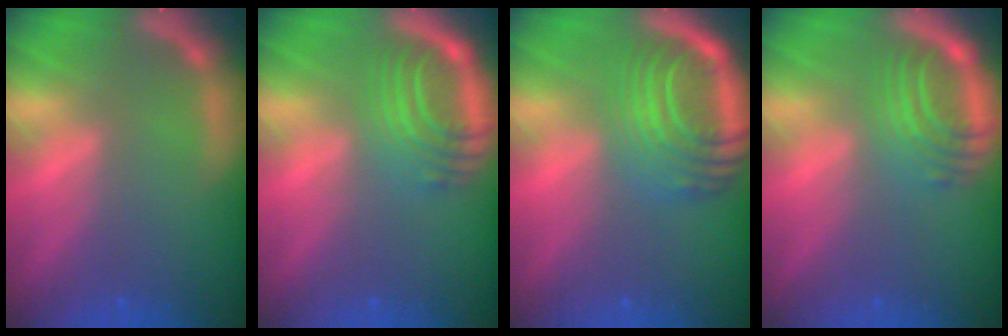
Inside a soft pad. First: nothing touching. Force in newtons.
{"total": 6.5}
{"total": 10.1}
{"total": 5.5}